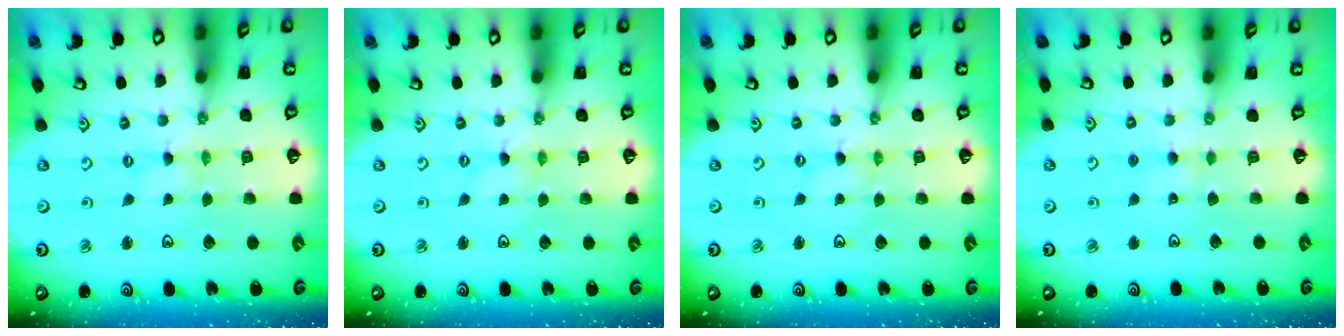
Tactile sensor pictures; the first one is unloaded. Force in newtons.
{"total": 0.0}
{"total": 0.0}
{"total": 3.0, "press": 3.0, "slide": 0.3}